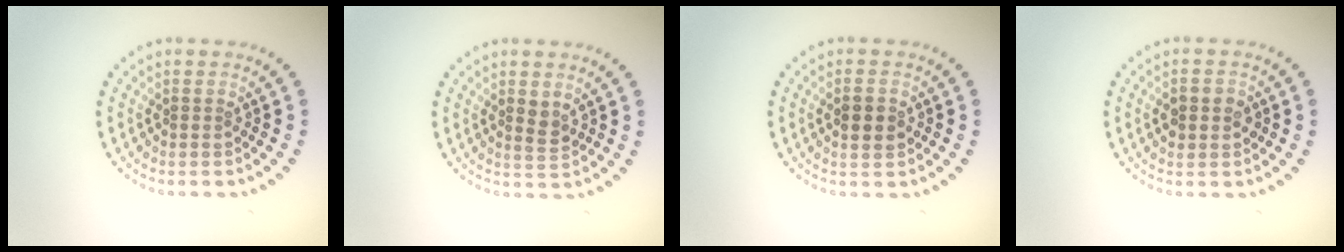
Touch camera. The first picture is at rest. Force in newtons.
{"total": 1.5, "press": 1.4, "slide": 0.3}
{"total": 2.0, "press": 1.9, "slide": 0.2}
{"total": 2.1, "press": 2.1, "slide": 0.1}